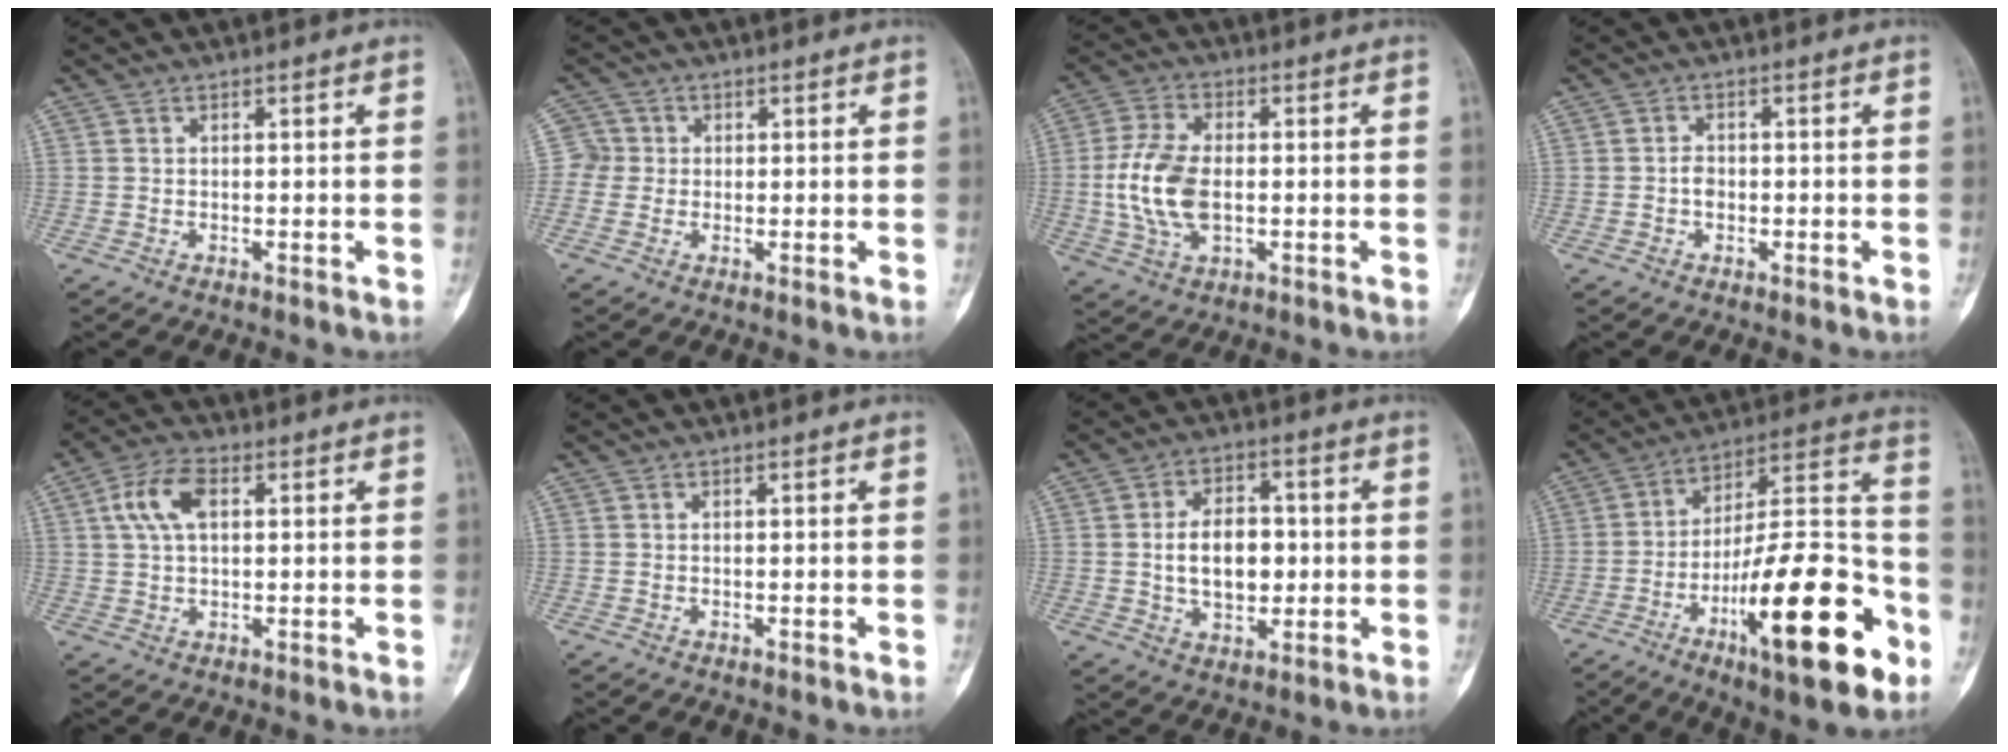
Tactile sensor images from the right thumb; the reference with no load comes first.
{"total": 3.4, "force": [-0.2, 3.4, 0.5], "torque": [0.014, 0.008, -0.013]}
{"total": 11.5, "force": [-1.0, 6.4, 9.5], "torque": [-0.198, 0.007, -0.020]}
{"total": 2.0, "force": [-0.5, 1.4, 1.2], "torque": [-0.014, 0.004, -0.013]}
{"total": 7.4, "force": [2.0, 4.1, 5.9], "torque": [-0.117, 0.011, 0.035]}
{"total": 0.0}
{"total": 10.3, "force": [-0.2, 6.7, 7.8], "torque": [-0.103, 0.011, -0.002]}
{"total": 26.4, "force": [-11.4, 7.1, 22.8], "torque": [-0.342, 0.060, -0.176]}